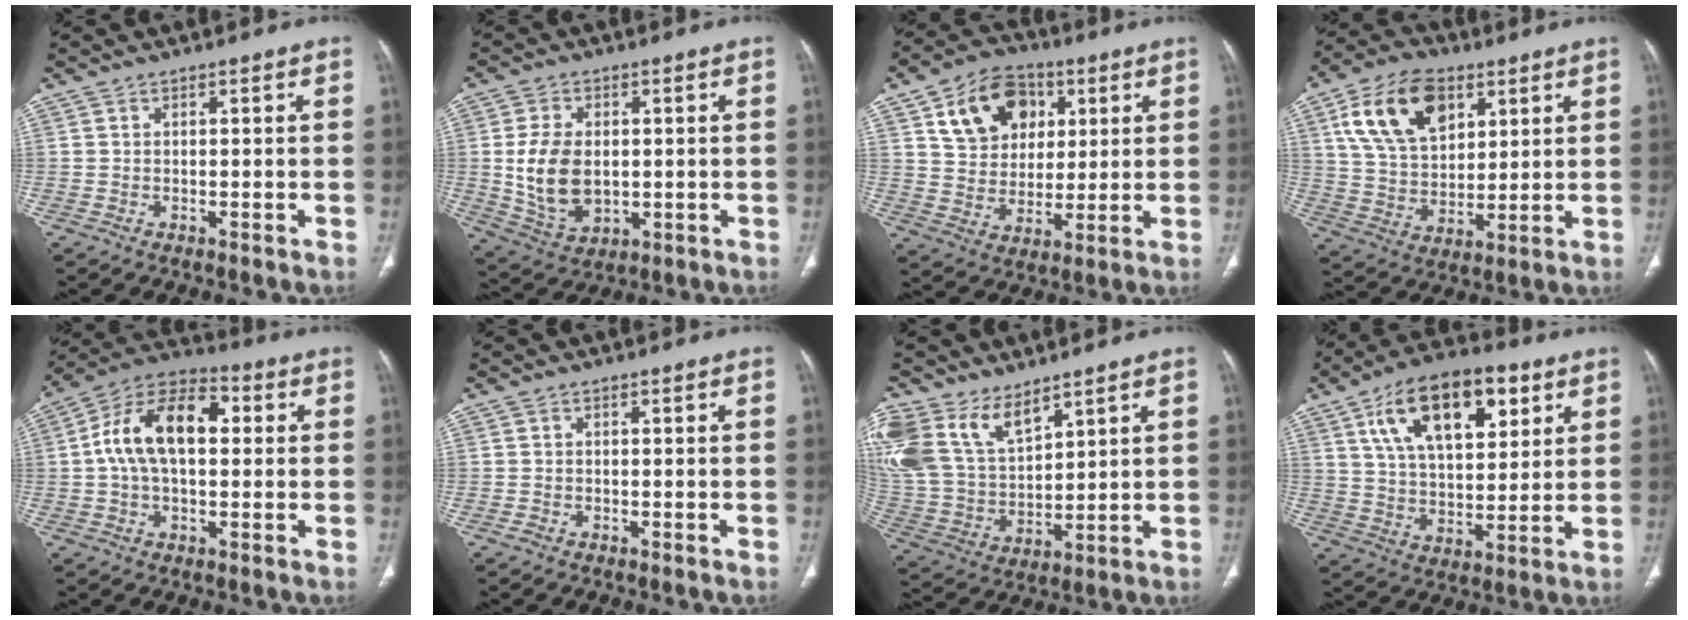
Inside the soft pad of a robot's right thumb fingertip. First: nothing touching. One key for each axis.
{"total": 11.2, "fx": 0.2, "fy": 7.4, "fz": 8.5, "tx": -0.151, "ty": -0.007, "tz": 0.019}
{"total": 15.0, "fx": 5.9, "fy": 11.1, "fz": 8.1, "tx": -0.099, "ty": -0.007, "tz": 0.103}
{"total": 17.0, "fx": 7.4, "fy": 10.5, "fz": 11.1, "tx": -0.171, "ty": -0.016, "tz": 0.139}
{"total": 15.2, "fx": 1.8, "fy": 8.8, "fz": 12.3, "tx": -0.213, "ty": 0.035, "tz": 0.025}
{"total": 0.8, "fx": -0.5, "fy": 0.6, "fz": 0.2, "tx": -0.003, "ty": 0.002, "tz": -0.009}
{"total": 17.2, "fx": 10.5, "fy": 9.7, "fz": 9.6, "tx": -0.196, "ty": -0.027, "tz": 0.224}
{"total": 19.4, "fx": 8.5, "fy": 10.0, "fz": 14.2, "tx": -0.196, "ty": -0.017, "tz": 0.144}